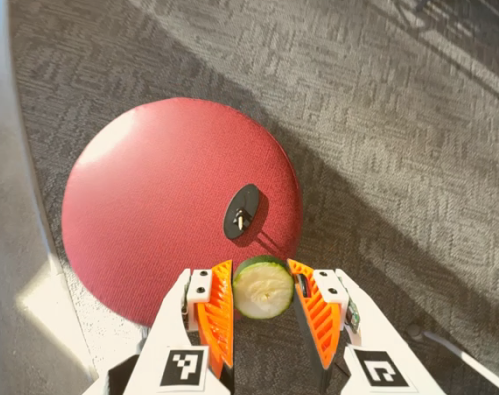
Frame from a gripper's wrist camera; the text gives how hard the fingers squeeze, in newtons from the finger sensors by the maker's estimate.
{"total": 9.9, "left": 10.2, "right": 9.7}